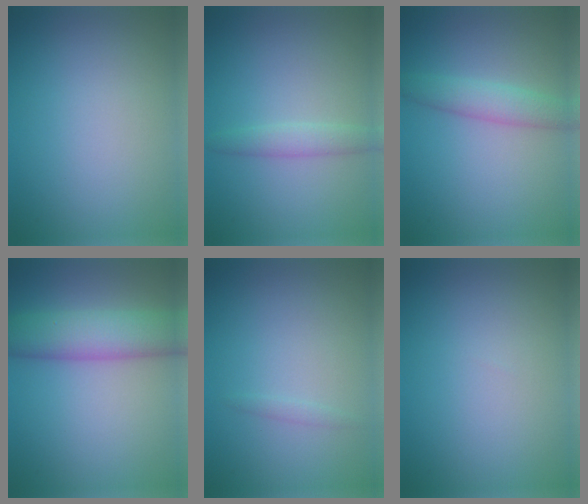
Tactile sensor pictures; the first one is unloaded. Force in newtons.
{"total": 1.8, "press": 1.8, "slide": 0.1}
{"total": 2.7, "press": 2.7, "slide": 0.1}
{"total": 6.0, "press": 5.9, "slide": 0.1}
{"total": 0.5, "press": 0.5, "slide": 0.0}
{"total": 0.0}